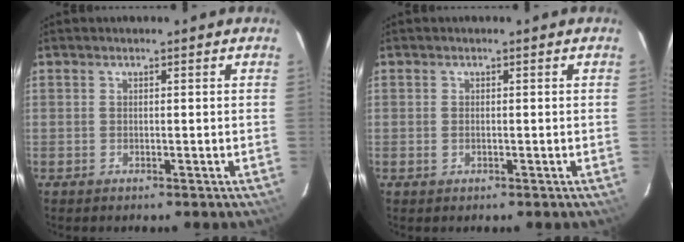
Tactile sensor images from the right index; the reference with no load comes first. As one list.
[{"total": 0.9, "force": [-0.1, 0.6, 0.6], "torque": [-0.013, 0.001, -0.002]}]